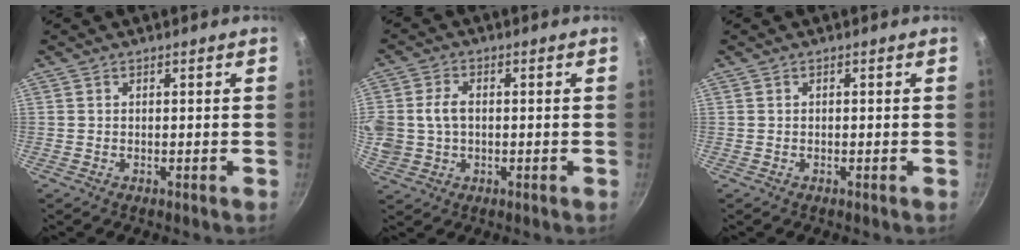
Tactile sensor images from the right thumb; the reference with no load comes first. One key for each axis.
{"total": 8.9, "fx": 0.2, "fy": 6.5, "fz": 6.1, "tx": -0.138, "ty": 0.013, "tz": 0.010}
{"total": 0.0}